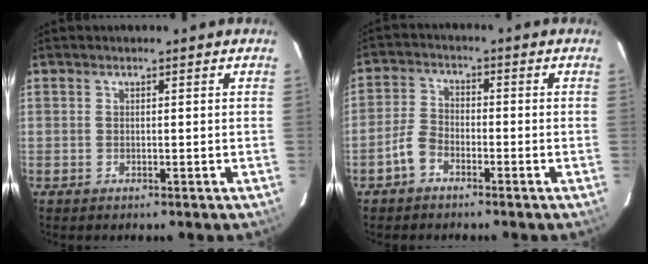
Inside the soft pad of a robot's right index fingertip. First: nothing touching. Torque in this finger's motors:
{"motor_torque": [0.27, -0.24, 0.00, 0.00]}